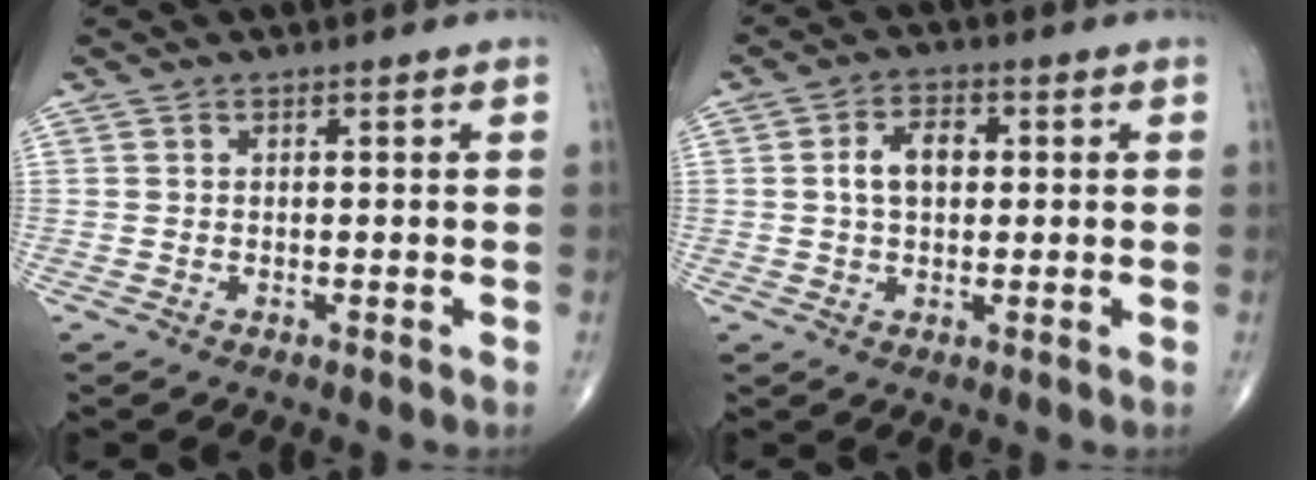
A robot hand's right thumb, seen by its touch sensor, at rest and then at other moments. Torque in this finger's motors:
{"motor_torque": [0.63, 0.78, 0.43, -0.06, 0.01]}